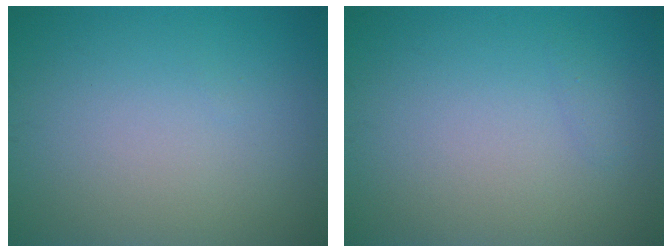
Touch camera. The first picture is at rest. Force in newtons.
{"total": 0.5, "press": 0.5, "slide": 0.0}